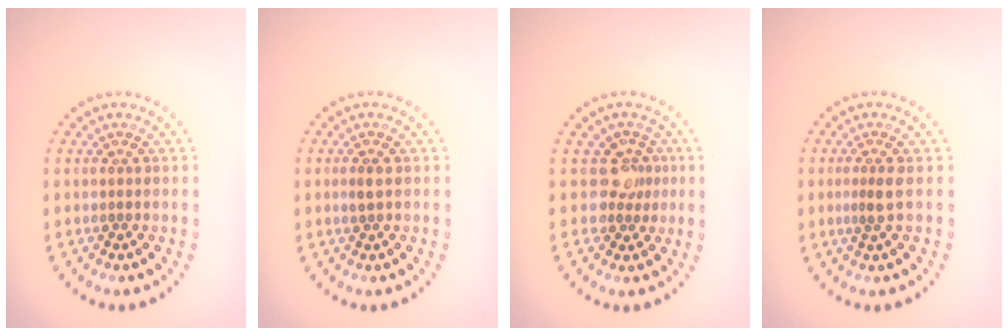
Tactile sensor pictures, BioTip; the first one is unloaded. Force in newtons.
{"total": 1.1, "press": 1.1, "slide": 0.2}
{"total": 2.2, "press": 1.7, "slide": 1.4}
{"total": 1.6, "press": 1.2, "slide": 1.1}